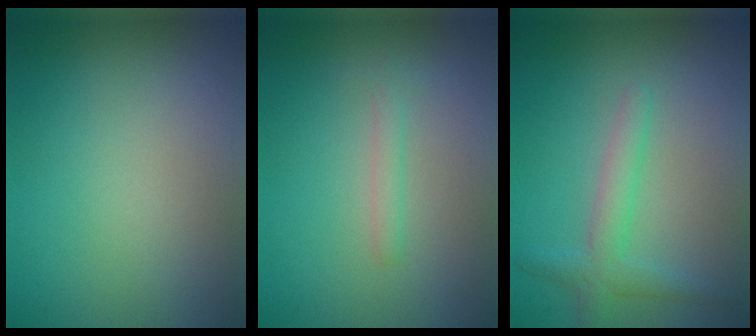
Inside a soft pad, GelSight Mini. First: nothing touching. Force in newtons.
{"total": 1.2, "press": 1.2, "slide": 0.1}
{"total": 2.8, "press": 2.7, "slide": 0.2}